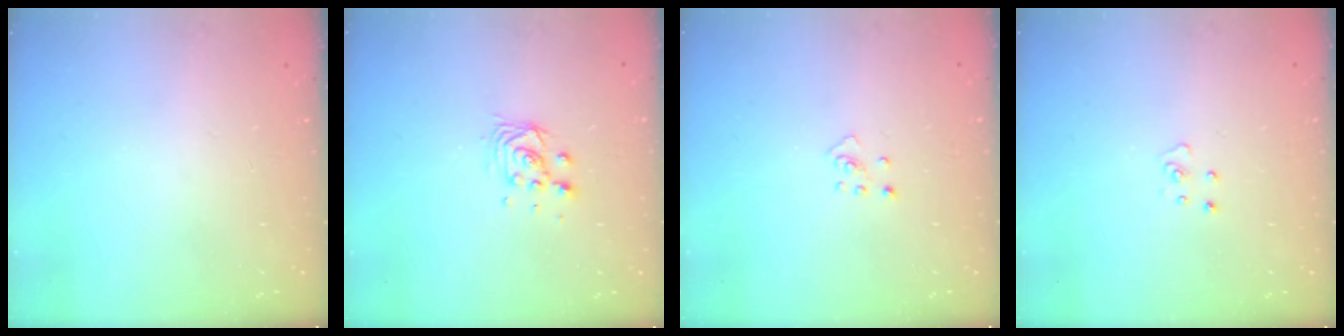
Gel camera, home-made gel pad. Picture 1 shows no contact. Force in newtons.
{"total": 4.9, "press": 4.9, "slide": 0.4}
{"total": 3.6, "press": 3.6, "slide": 0.4}
{"total": 3.9, "press": 3.9, "slide": 0.3}